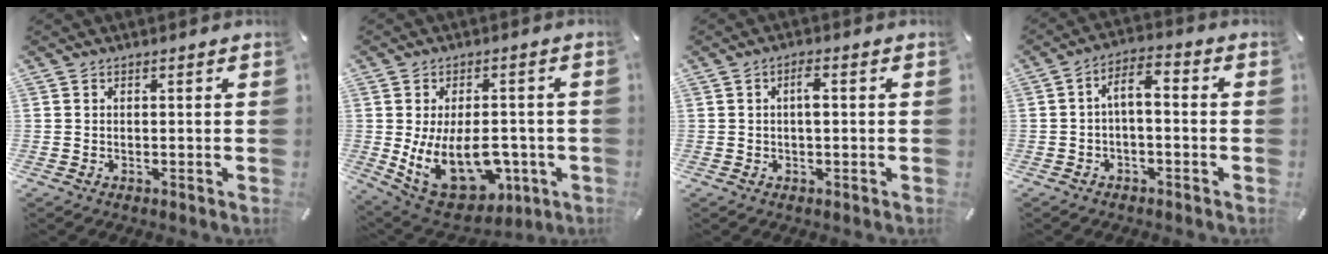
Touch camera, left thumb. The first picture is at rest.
{"total": 18.3, "force": [-2.6, 12.4, 13.3], "torque": [-0.214, -0.015, -0.020]}
{"total": 3.0, "force": [0.3, 0.9, 2.8], "torque": [-0.049, 0.004, 0.000]}
{"total": 5.0, "force": [-0.8, 2.5, 4.2], "torque": [-0.080, 0.017, -0.018]}